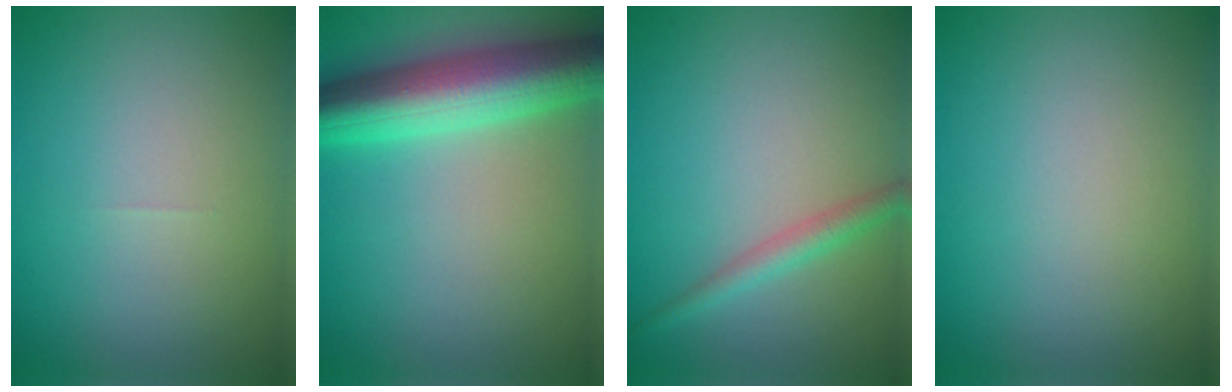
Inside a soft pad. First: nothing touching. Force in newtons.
{"total": 8.5, "press": 8.4, "slide": 0.1}
{"total": 1.9, "press": 1.9, "slide": 0.0}
{"total": 0.0}